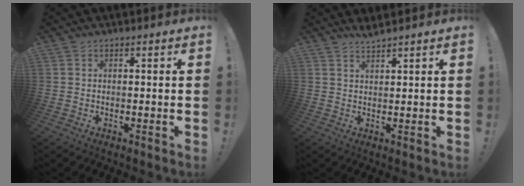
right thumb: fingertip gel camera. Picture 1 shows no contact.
{"total": 2.3, "force": [2.1, -0.5, 0.8], "torque": [-0.010, -0.016, 0.035]}